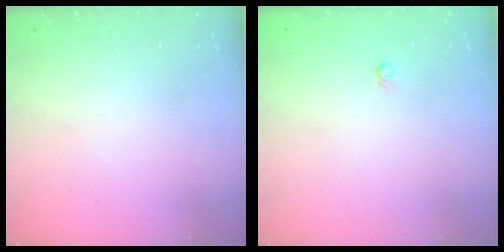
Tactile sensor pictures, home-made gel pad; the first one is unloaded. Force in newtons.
{"total": 3.6, "press": 3.5, "slide": 0.8}